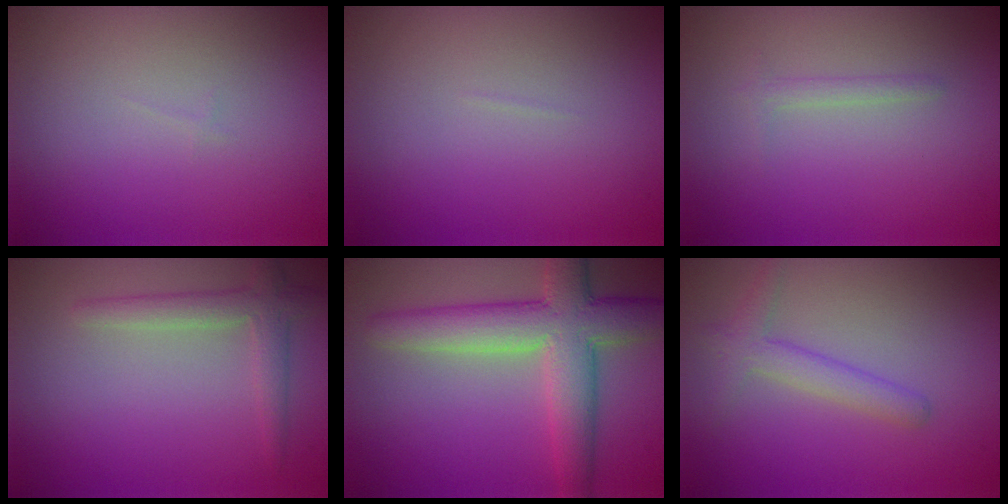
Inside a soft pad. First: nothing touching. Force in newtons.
{"total": 0.0}
{"total": 0.9, "press": 0.9, "slide": 0.0}
{"total": 2.5, "press": 2.5, "slide": 0.3}
{"total": 7.3, "press": 7.3, "slide": 0.4}
{"total": 2.5, "press": 2.5, "slide": 0.1}